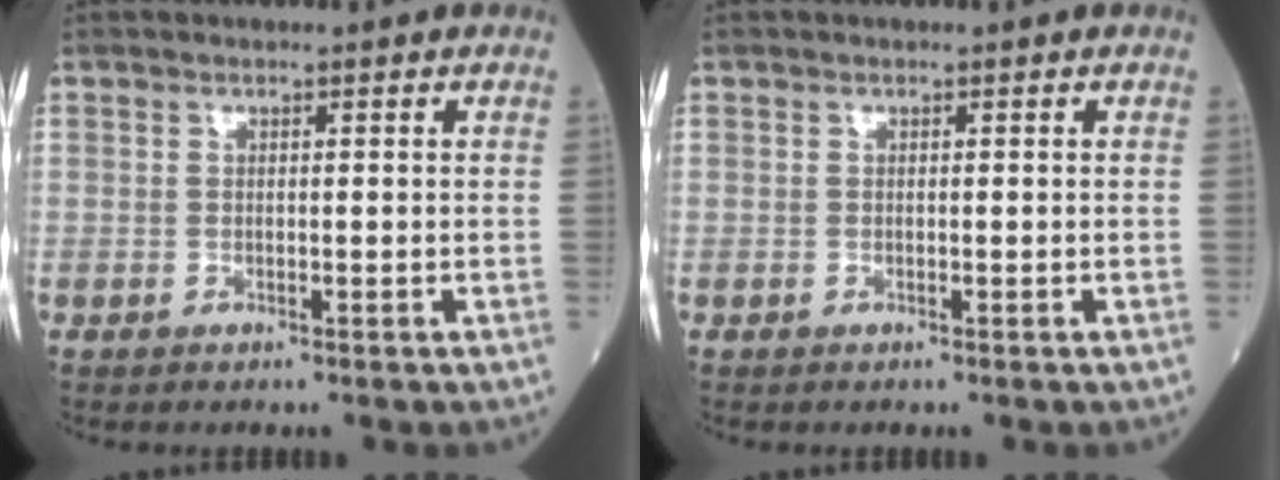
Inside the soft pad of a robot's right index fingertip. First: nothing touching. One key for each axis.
{"total": 0.0}